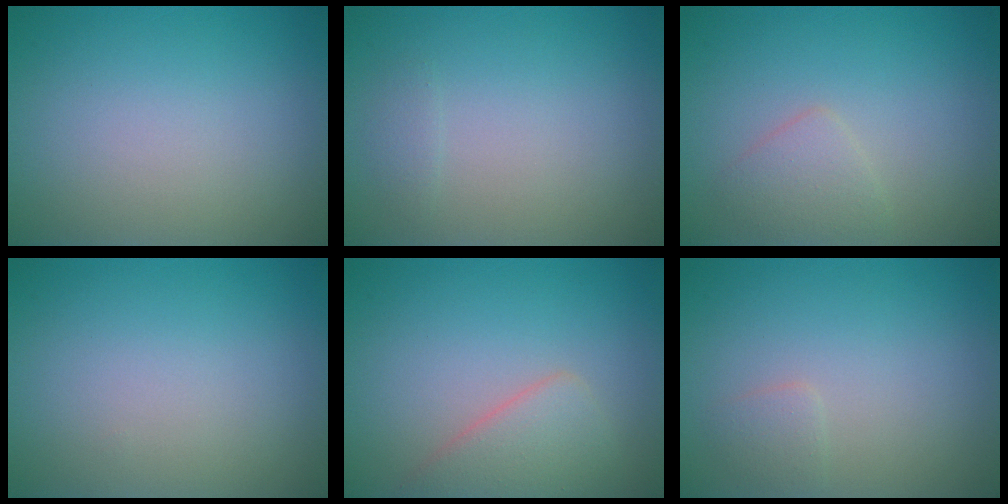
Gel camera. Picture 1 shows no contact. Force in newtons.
{"total": 0.6, "press": 0.6, "slide": 0.0}
{"total": 1.8, "press": 1.8, "slide": 0.1}
{"total": 0.0}
{"total": 3.2, "press": 3.2, "slide": 0.1}
{"total": 1.0, "press": 1.0, "slide": 0.0}